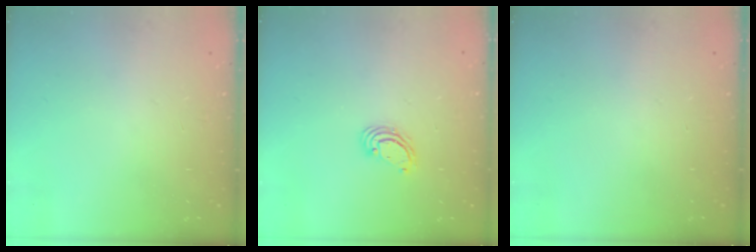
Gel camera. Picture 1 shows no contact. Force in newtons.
{"total": 3.8, "press": 3.8, "slide": 0.1}
{"total": 0.0}